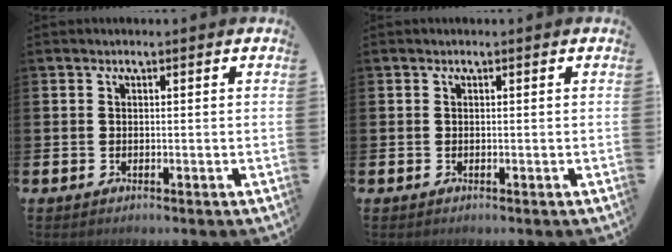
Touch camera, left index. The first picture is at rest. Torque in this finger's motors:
{"motor_torque": [0.00, 0.00, 0.10, -0.01]}